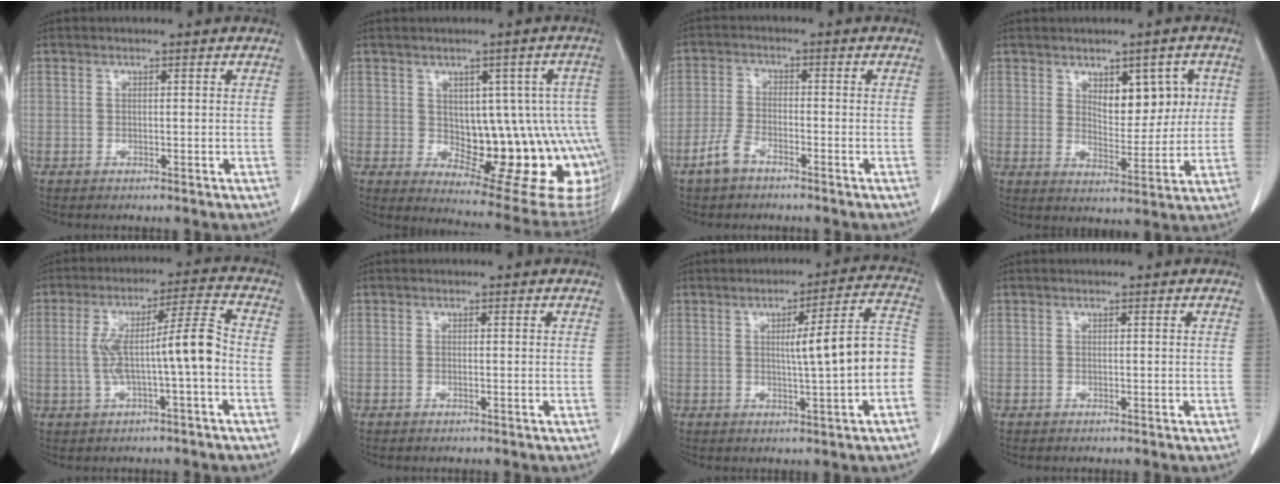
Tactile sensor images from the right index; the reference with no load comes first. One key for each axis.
{"total": 17.3, "fx": -1.9, "fy": 7.2, "fz": 15.6, "tx": -0.127, "ty": 0.020, "tz": 0.004}
{"total": 4.0, "fx": -2.8, "fy": 1.8, "fz": 2.3, "tx": -0.057, "ty": 0.002, "tz": -0.053}
{"total": 7.4, "fx": 2.4, "fy": 3.8, "fz": 5.9, "tx": -0.078, "ty": 0.008, "tz": 0.046}
{"total": 9.6, "fx": -1.3, "fy": 0.3, "fz": 9.5, "tx": -0.169, "ty": 0.029, "tz": -0.020}
{"total": 0.0}
{"total": 10.5, "fx": -0.9, "fy": 0.1, "fz": 10.5, "tx": -0.135, "ty": 0.023, "tz": -0.013}
{"total": 0.0}